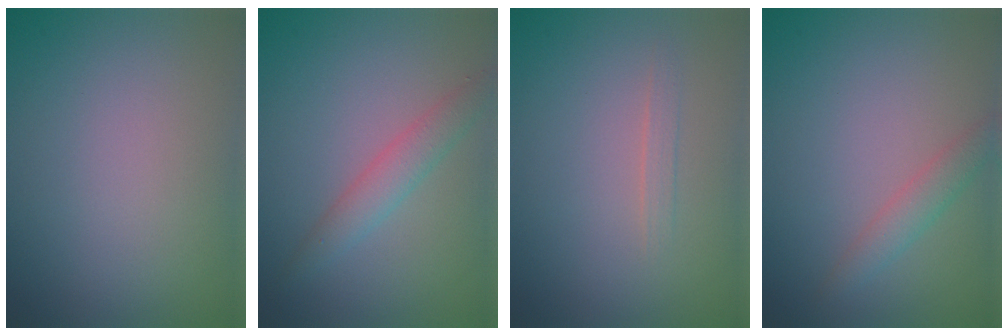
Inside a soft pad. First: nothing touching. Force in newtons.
{"total": 2.7, "press": 2.7, "slide": 0.2}
{"total": 0.8, "press": 0.8, "slide": 0.0}
{"total": 1.9, "press": 1.9, "slide": 0.0}